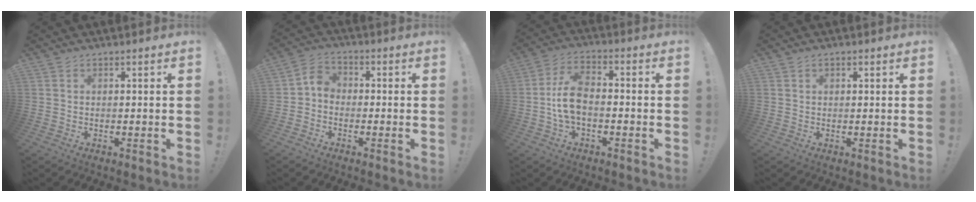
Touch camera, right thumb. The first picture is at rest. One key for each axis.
{"total": 4.9, "fx": -1.7, "fy": 3.8, "fz": 2.6, "tx": -0.052, "ty": 0.017, "tz": -0.029}
{"total": 9.5, "fx": -1.6, "fy": 5.5, "fz": 7.5, "tx": -0.163, "ty": 0.013, "tz": -0.025}
{"total": 0.9, "fx": 0.5, "fy": 0.7, "fz": 0.3, "tx": -0.002, "ty": 0.001, "tz": 0.007}